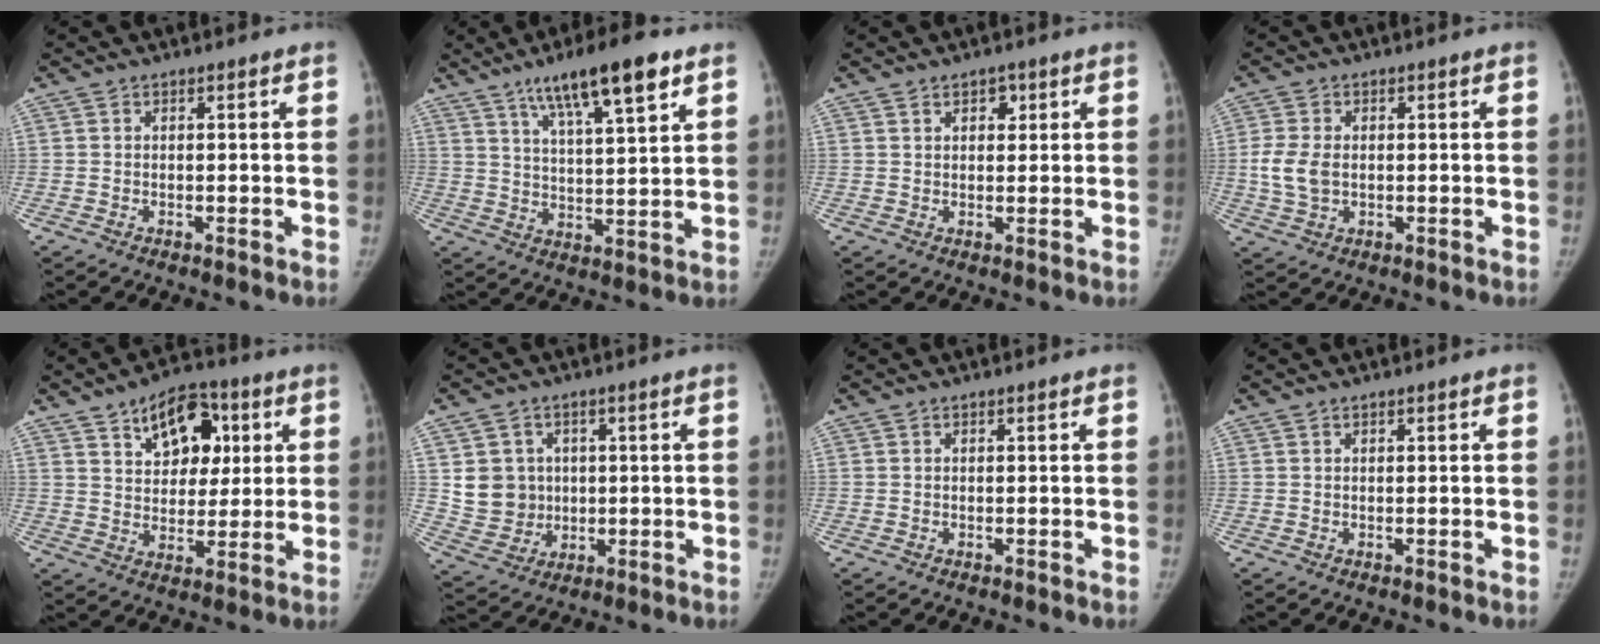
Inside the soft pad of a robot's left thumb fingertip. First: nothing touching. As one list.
[{"total": 13.5, "force": [8.1, 2.7, 10.4], "torque": [-0.158, -0.029, 0.134]}, {"total": 2.4, "force": [1.2, 1.6, 1.3], "torque": [-0.002, -0.004, 0.016]}, {"total": 5.8, "force": [-0.2, 3.9, 4.3], "torque": [-0.092, 0.000, 0.000]}, {"total": 12.9, "force": [5.5, 8.3, 8.2], "torque": [-0.075, -0.010, 0.085]}, {"total": 8.2, "force": [1.2, 7.6, 2.5], "torque": [-0.008, -0.005, 0.035]}, {"total": 0.0}, {"total": 0.0}]